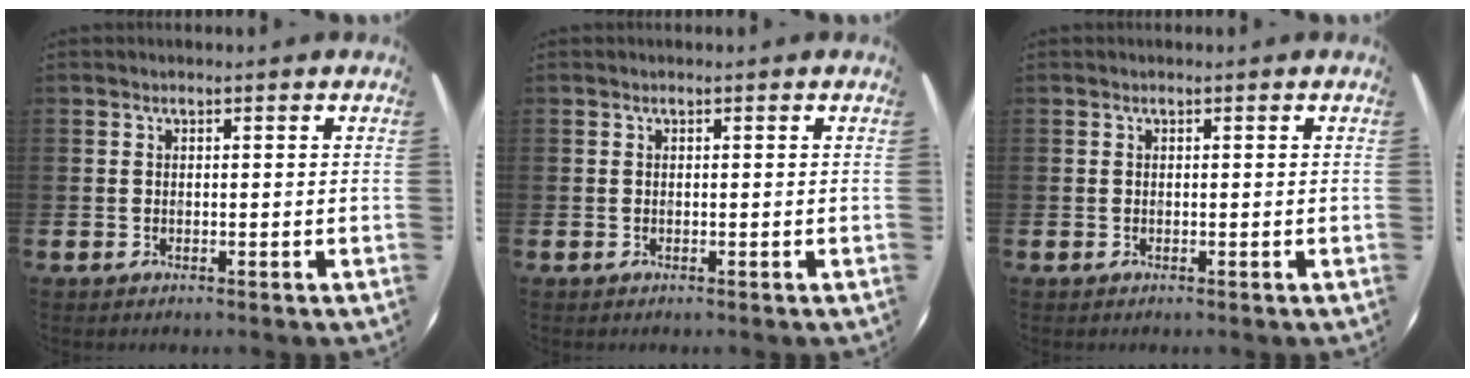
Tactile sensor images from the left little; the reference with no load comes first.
{"total": 0.0}
{"total": 0.0}